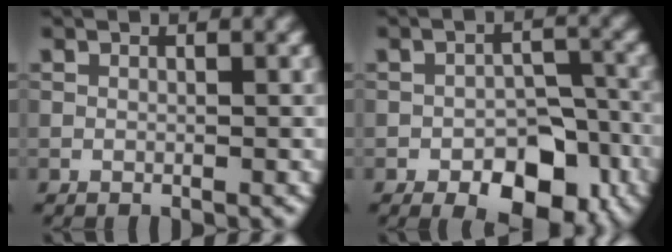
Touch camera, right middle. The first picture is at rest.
{"total": 8.0, "force": [-4.4, 4.3, 5.1], "torque": [-0.056, -0.002, -0.063]}